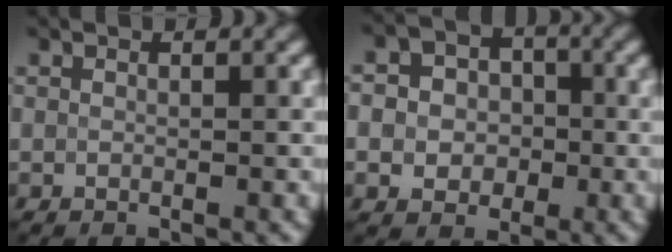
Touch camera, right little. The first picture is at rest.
{"total": 5.2, "force": [-0.6, 4.7, 2.3], "torque": [-0.026, 0.004, -0.017]}